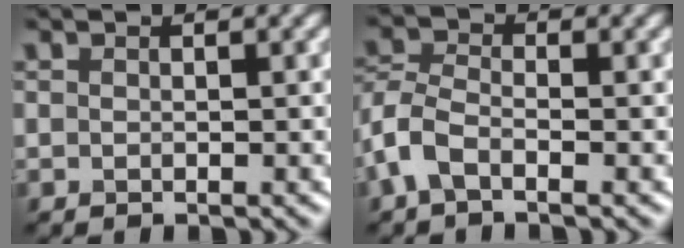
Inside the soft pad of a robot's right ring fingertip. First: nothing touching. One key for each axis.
{"total": 3.4, "fx": -1.7, "fy": 1.7, "fz": 2.5, "tx": -0.062, "ty": 0.006, "tz": -0.048}